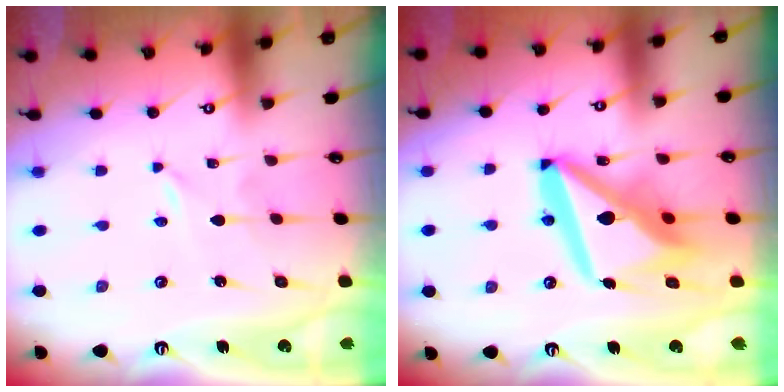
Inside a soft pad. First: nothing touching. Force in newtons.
{"total": 17.5, "press": 17.4, "slide": 2.0}